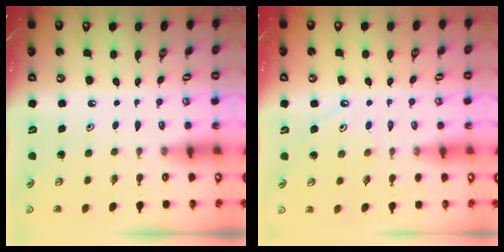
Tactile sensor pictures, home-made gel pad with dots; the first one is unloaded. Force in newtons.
{"total": 1.8, "press": 1.7, "slide": 0.4}